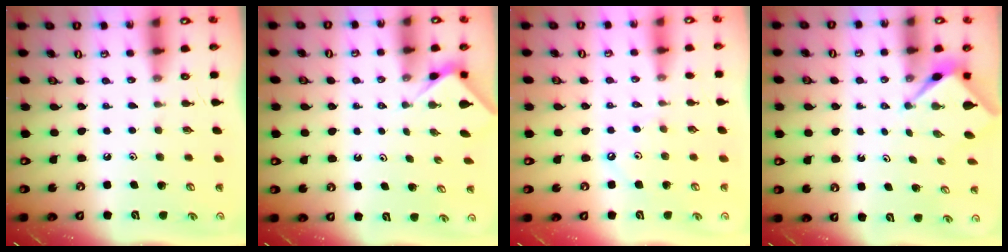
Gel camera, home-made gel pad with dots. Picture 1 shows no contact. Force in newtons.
{"total": 2.0, "press": 1.9, "slide": 0.4}
{"total": 1.1, "press": 1.1, "slide": 0.3}
{"total": 2.6, "press": 2.6, "slide": 0.1}